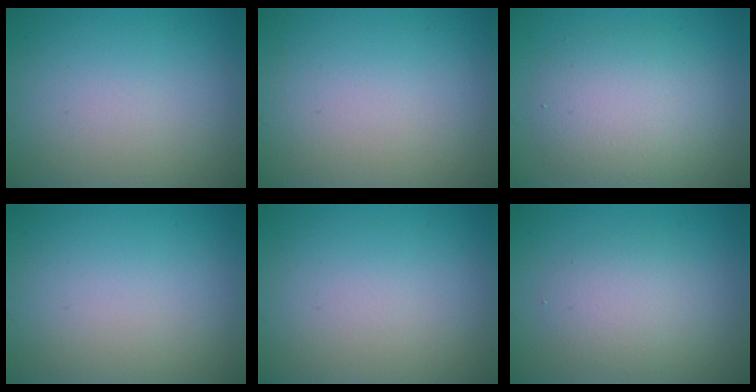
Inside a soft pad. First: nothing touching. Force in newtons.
{"total": 0.0}
{"total": 4.8, "press": 4.8, "slide": 0.3}
{"total": 0.0}
{"total": 0.0}
{"total": 2.8, "press": 2.8, "slide": 0.2}